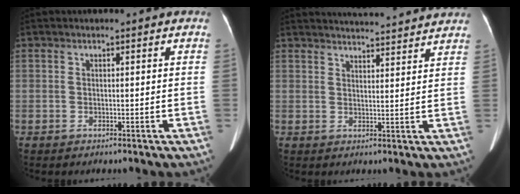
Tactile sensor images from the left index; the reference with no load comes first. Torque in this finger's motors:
{"motor_torque": [0.41, -0.67, 0.00, 0.00]}